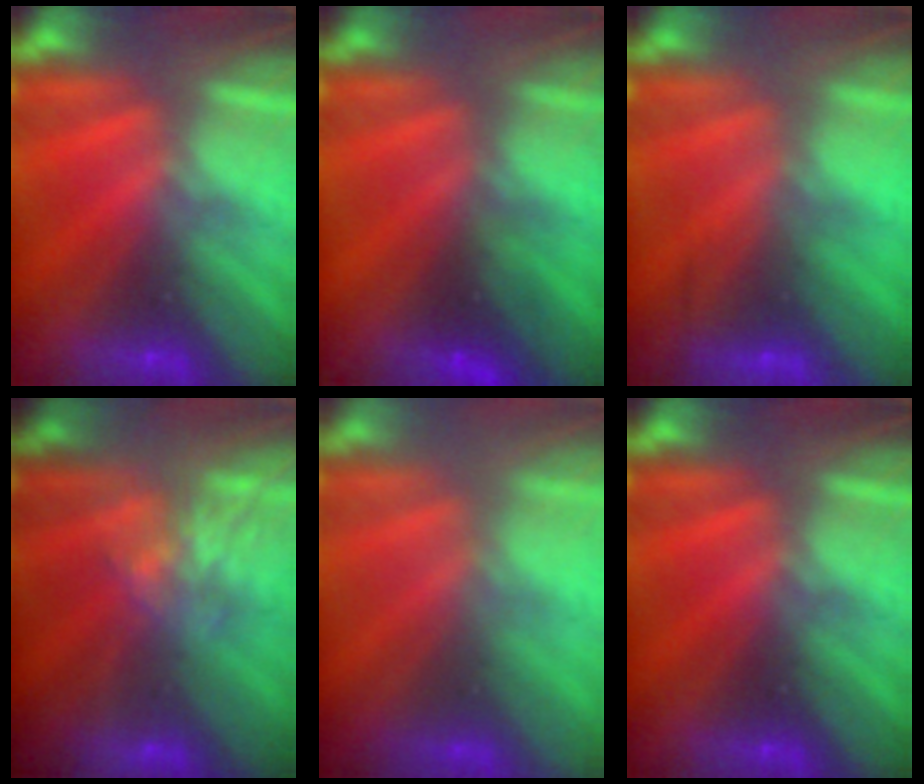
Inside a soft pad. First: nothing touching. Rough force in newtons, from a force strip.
{"total": 7.2}
{"total": 2.4}
{"total": 9.1}
{"total": 2.9}
{"total": 0.0}